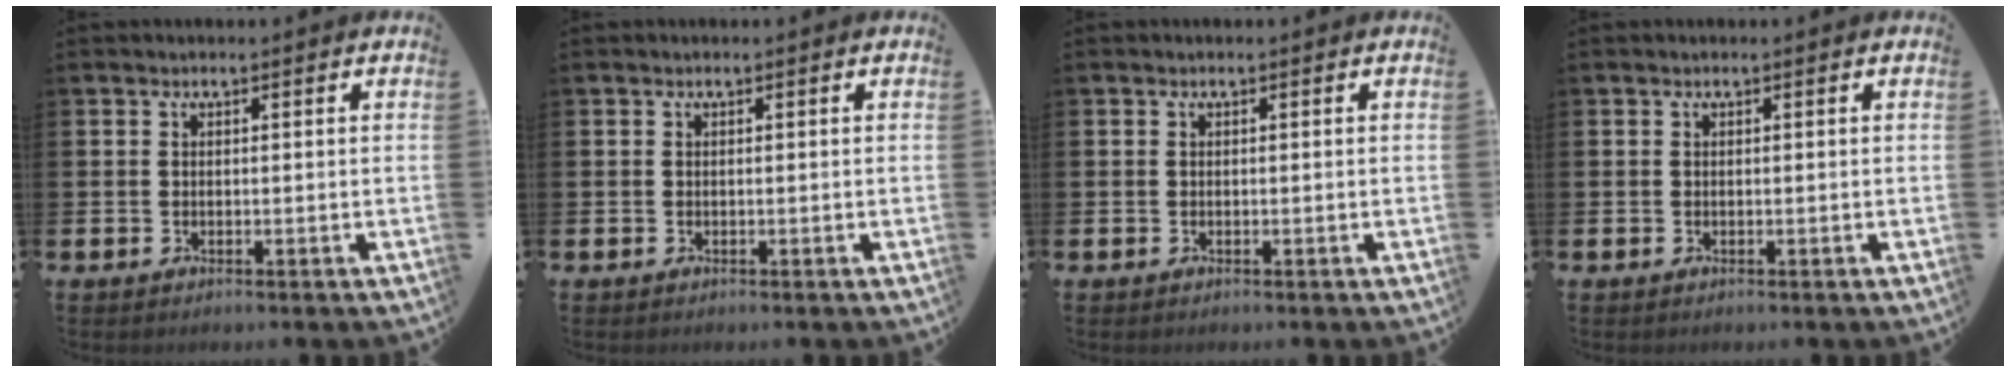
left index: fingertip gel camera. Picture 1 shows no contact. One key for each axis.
{"total": 0.0}
{"total": 0.0}
{"total": 0.0}